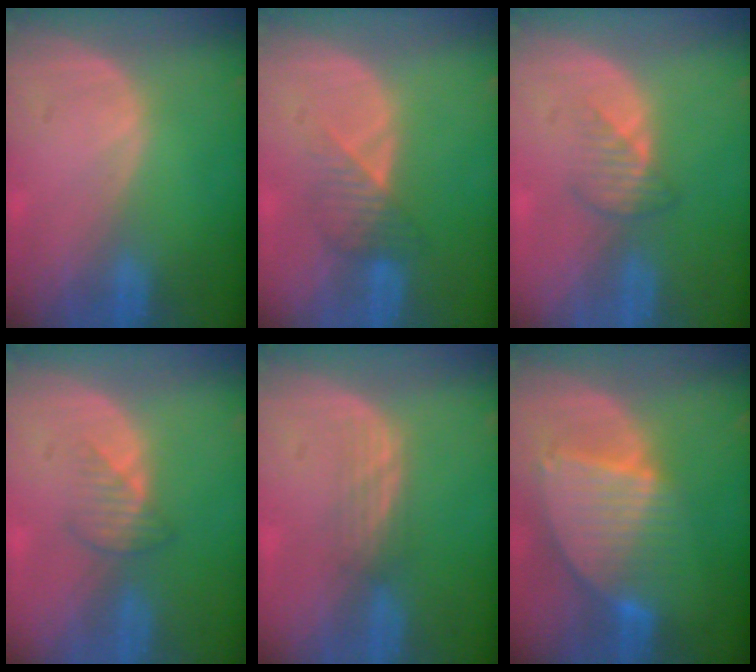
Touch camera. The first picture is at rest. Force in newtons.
{"total": 3.6, "press": 3.3, "slide": 1.3}
{"total": 2.5, "press": 2.5, "slide": 0.4}
{"total": 2.5, "press": 2.5, "slide": 0.3}
{"total": 2.1, "press": 2.1, "slide": 0.3}
{"total": 8.6, "press": 7.5, "slide": 4.1}